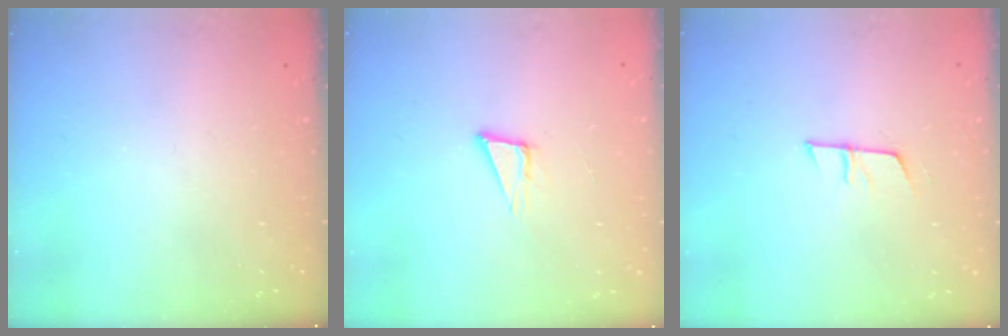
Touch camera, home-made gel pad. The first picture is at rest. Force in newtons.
{"total": 4.9, "press": 3.8, "slide": 3.0}
{"total": 7.2, "press": 7.1, "slide": 0.5}